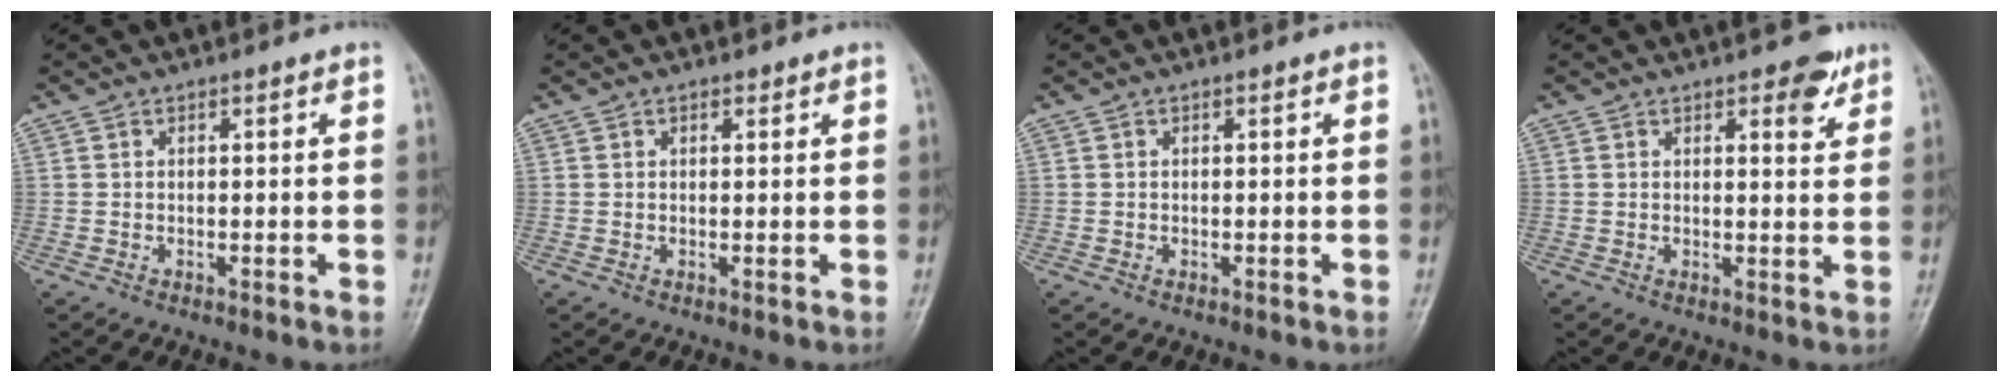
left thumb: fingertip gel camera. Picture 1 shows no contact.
{"total": 0.8, "force": [0.5, 0.5, 0.4], "torque": [-0.003, -0.002, 0.005]}
{"total": 0.0}
{"total": 3.6, "force": [2.3, 1.6, 2.2], "torque": [-0.015, -0.013, 0.028]}